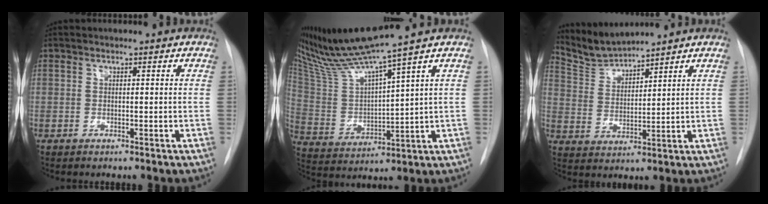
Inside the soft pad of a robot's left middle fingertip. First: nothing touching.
{"total": 13.2, "force": [11.1, -2.2, 6.8], "torque": [-0.135, -0.004, 0.220]}
{"total": 5.9, "force": [5.9, -0.6, -0.1], "torque": [-0.013, 0.000, 0.131]}